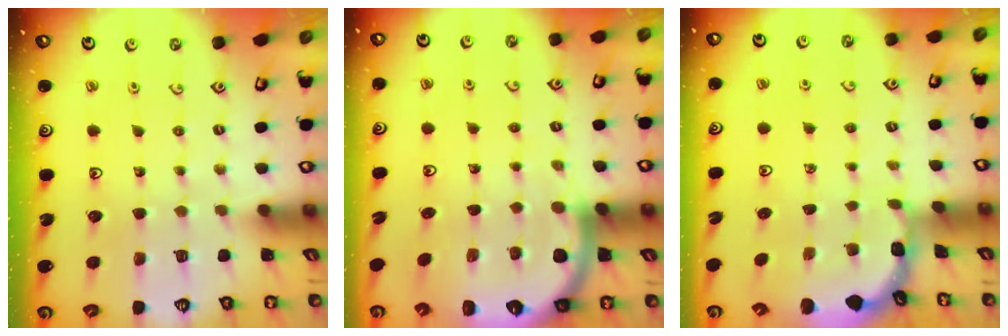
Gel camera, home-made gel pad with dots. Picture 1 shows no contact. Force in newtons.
{"total": 7.7, "press": 7.6, "slide": 1.3}
{"total": 1.2, "press": 1.2, "slide": 0.3}